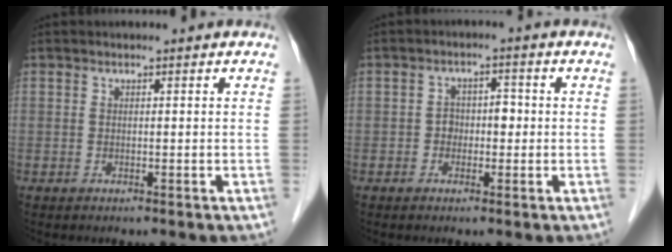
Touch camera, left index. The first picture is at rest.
{"total": 3.1, "force": [-0.9, 2.1, 2.1], "torque": [-0.028, 0.012, -0.014]}